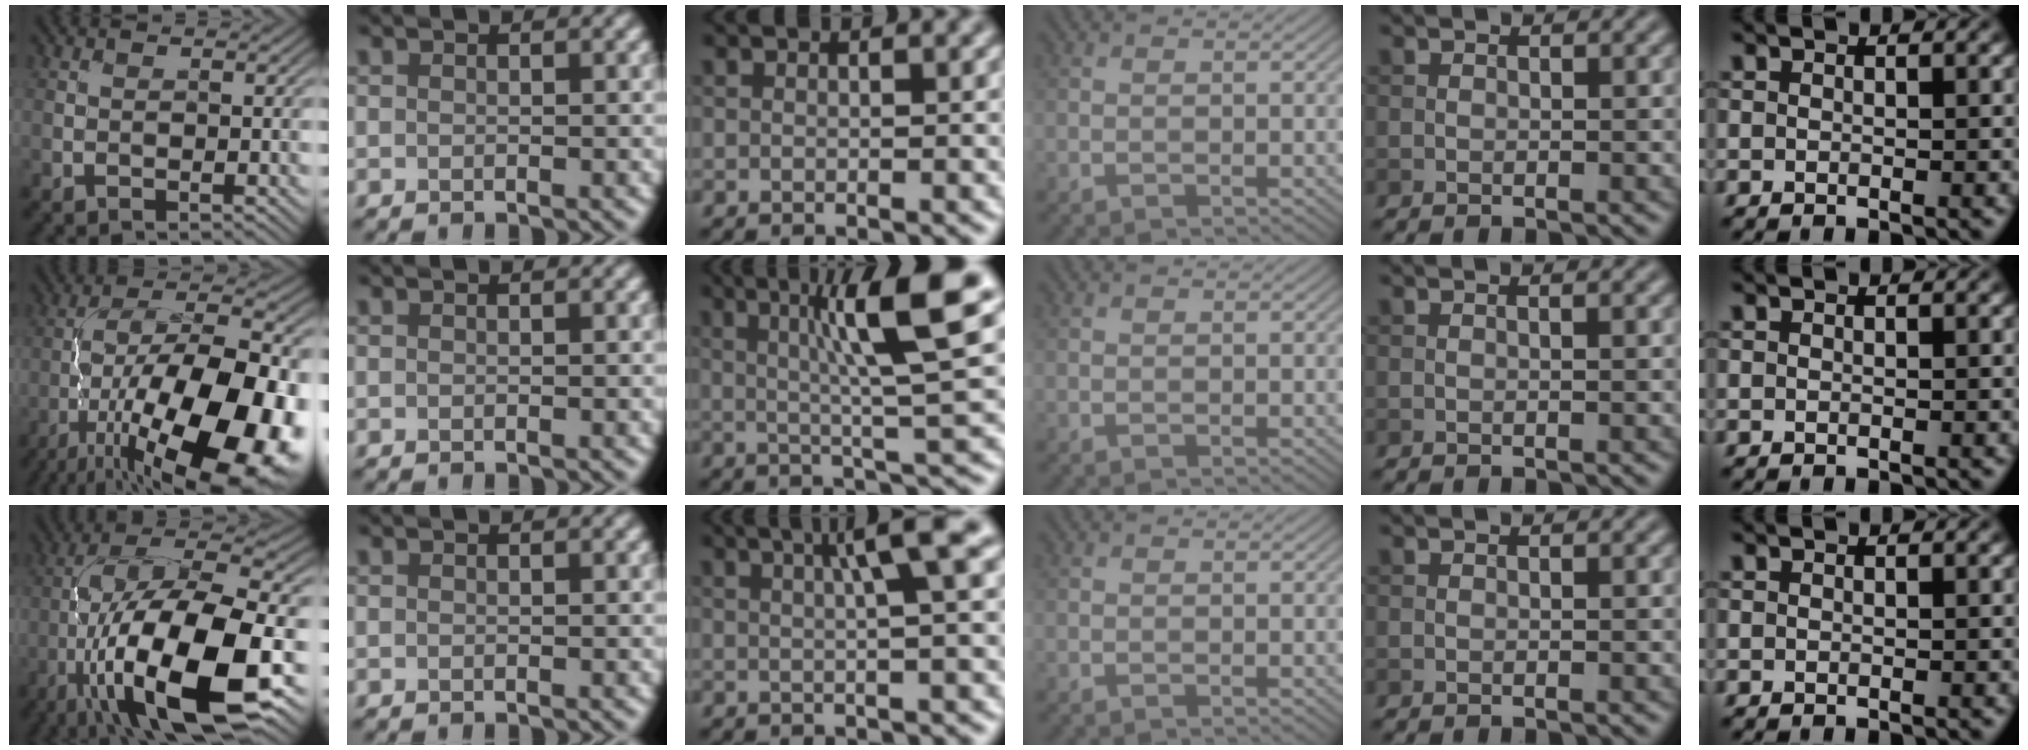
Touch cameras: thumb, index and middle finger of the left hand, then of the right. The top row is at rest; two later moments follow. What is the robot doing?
{"motion": "unscrew", "object": "medicine bottle"}